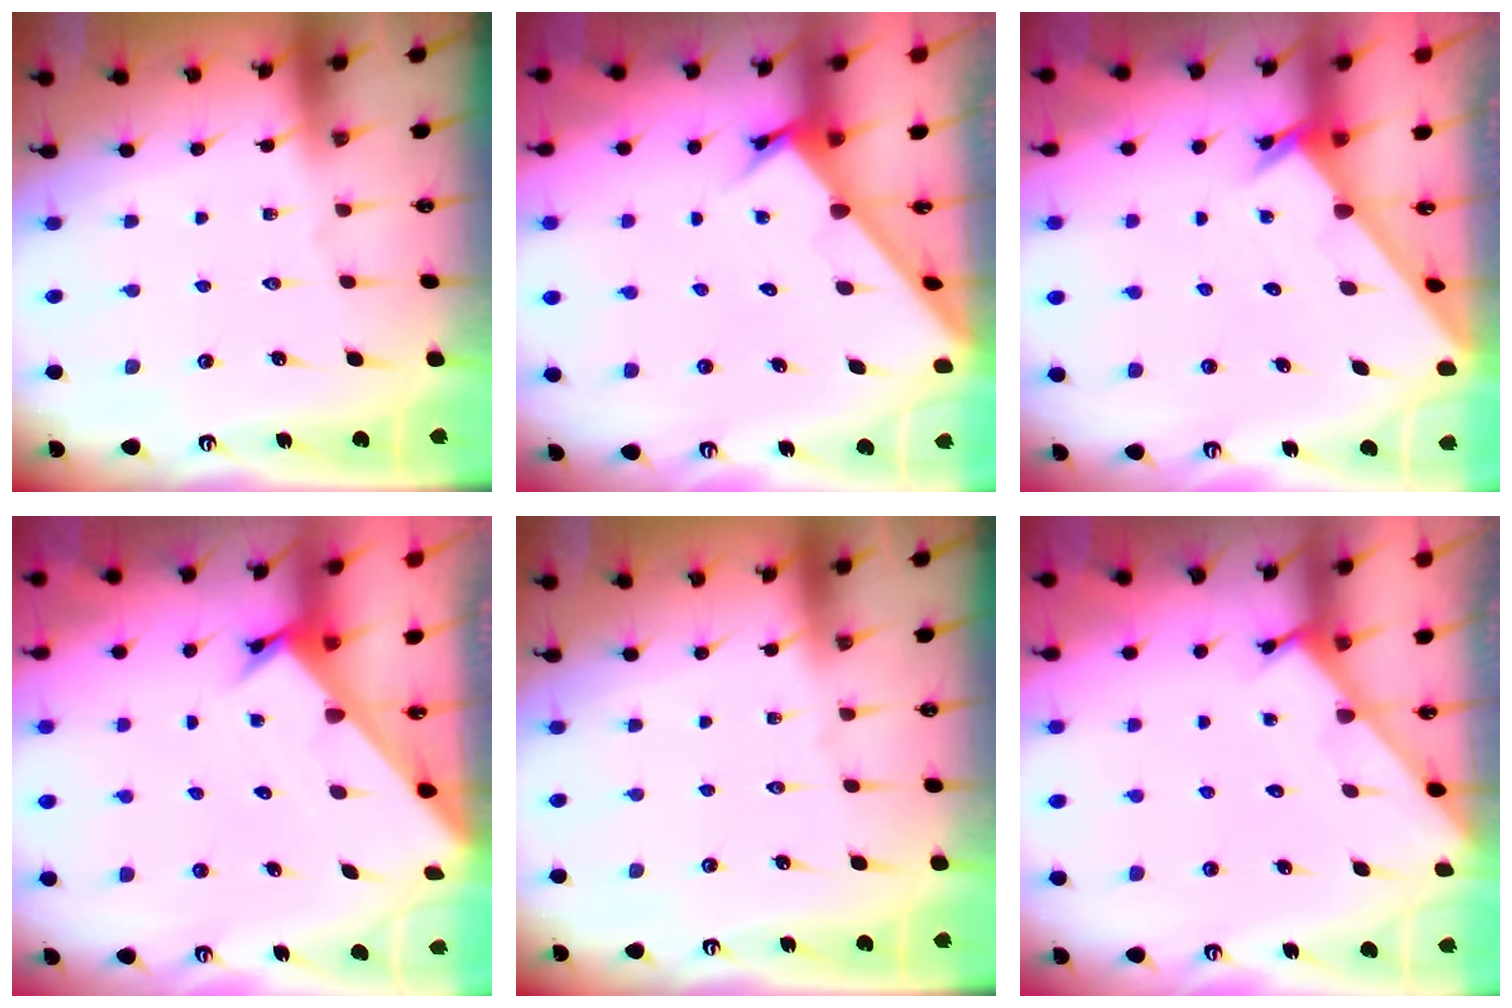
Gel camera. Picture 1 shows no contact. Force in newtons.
{"total": 2.8, "press": 2.8, "slide": 0.2}
{"total": 1.3, "press": 1.3, "slide": 0.1}
{"total": 2.6, "press": 2.6, "slide": 0.2}
{"total": 0.0}
{"total": 1.5, "press": 1.5, "slide": 0.1}